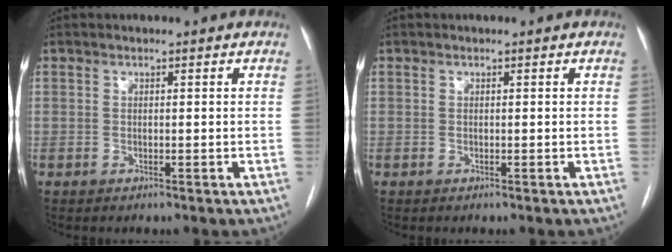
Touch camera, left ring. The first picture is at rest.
{"total": 0.0}